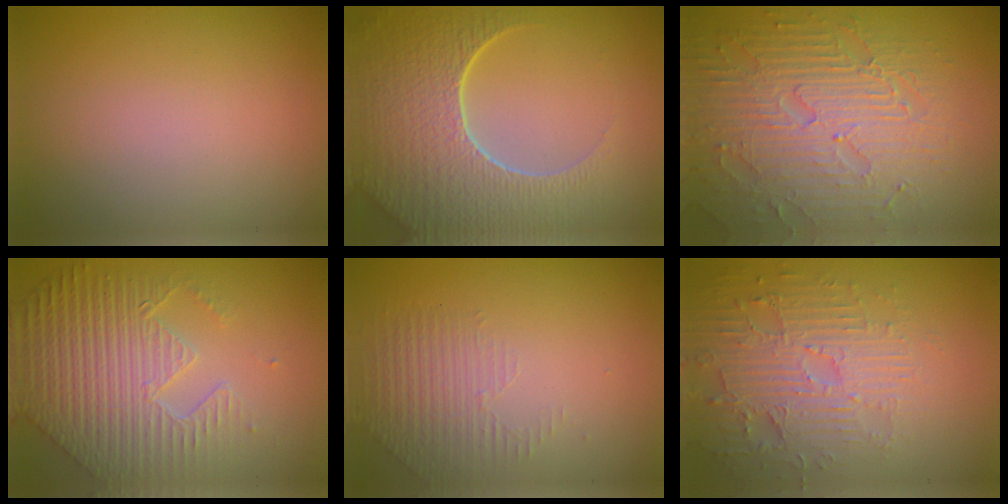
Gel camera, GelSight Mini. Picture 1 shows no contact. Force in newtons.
{"total": 9.0, "press": 6.3, "slide": 6.5}
{"total": 8.2, "press": 6.1, "slide": 5.5}
{"total": 8.1, "press": 6.0, "slide": 5.5}
{"total": 1.5, "press": 0.9, "slide": 1.2}
{"total": 4.6, "press": 4.2, "slide": 1.9}